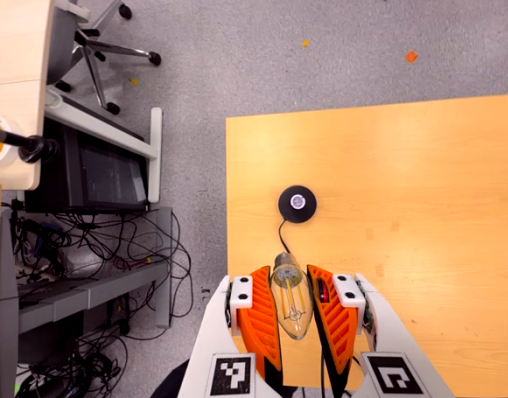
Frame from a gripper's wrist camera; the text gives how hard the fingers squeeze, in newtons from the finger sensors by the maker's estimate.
{"total": 19.5, "left": 20.9, "right": 18.0}